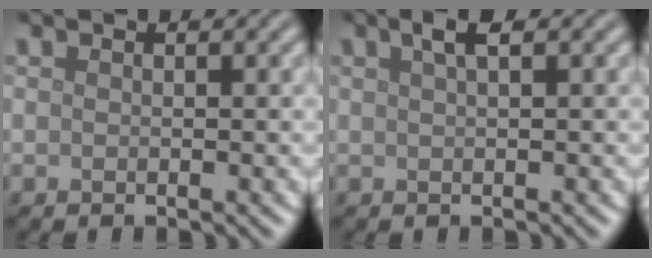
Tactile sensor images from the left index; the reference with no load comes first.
{"total": 1.9, "force": [1.0, 0.5, 1.5], "torque": [-0.021, 0.007, 0.015]}